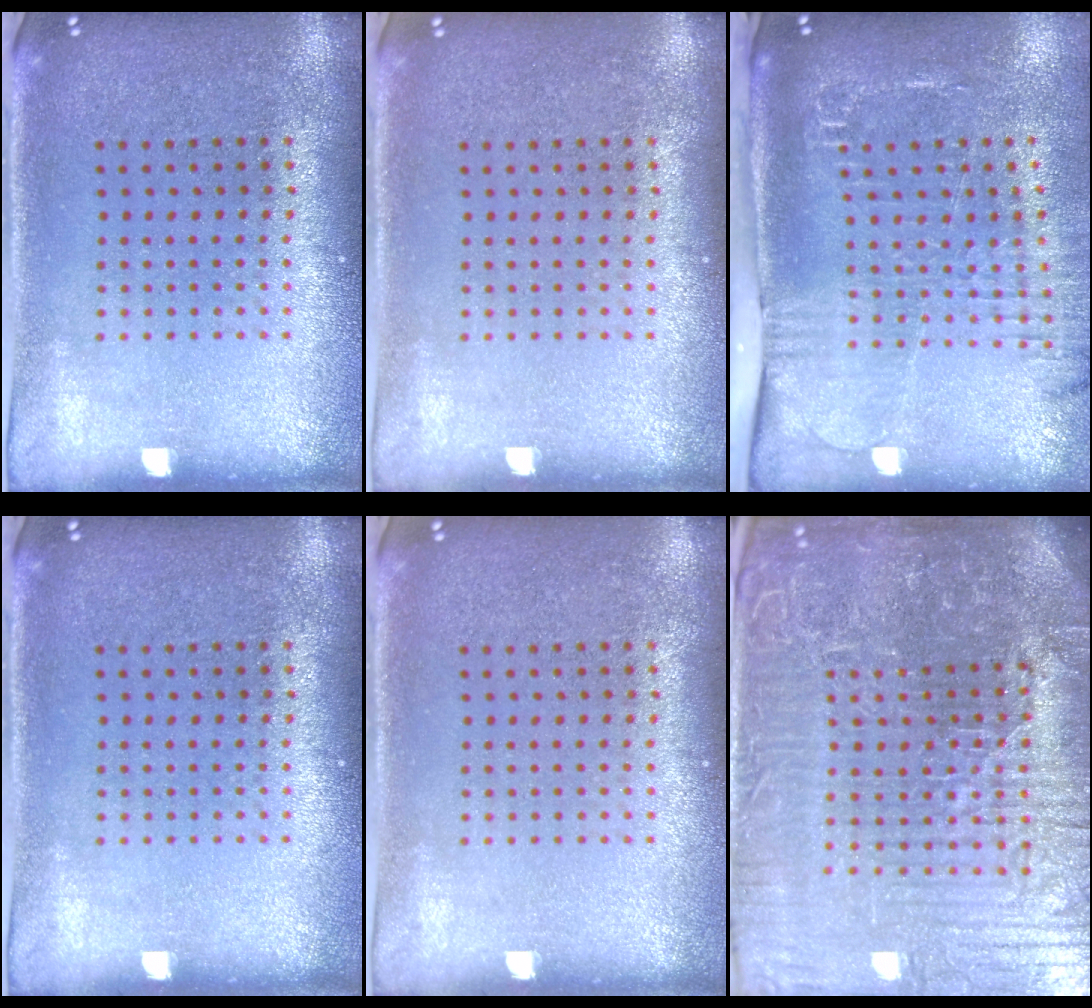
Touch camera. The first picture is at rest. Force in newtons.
{"total": 0.0}
{"total": 2.6, "press": 2.1, "slide": 1.5}
{"total": 0.0}
{"total": 0.0}
{"total": 7.7, "press": 6.8, "slide": 3.7}